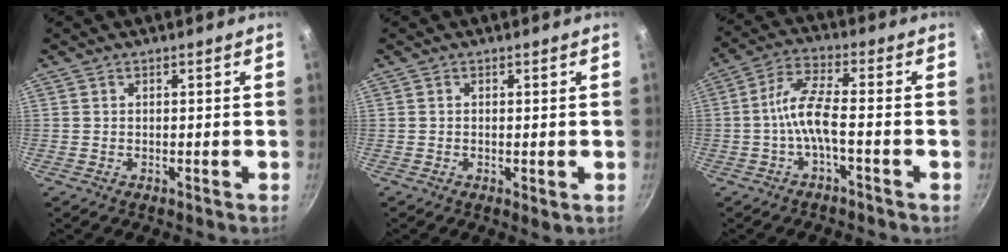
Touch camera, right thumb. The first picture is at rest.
{"total": 1.3, "force": [-0.1, 0.5, 1.2], "torque": [-0.018, -0.005, -0.003]}
{"total": 7.1, "force": [-2.4, 2.0, 6.3], "torque": [-0.142, 0.032, -0.054]}